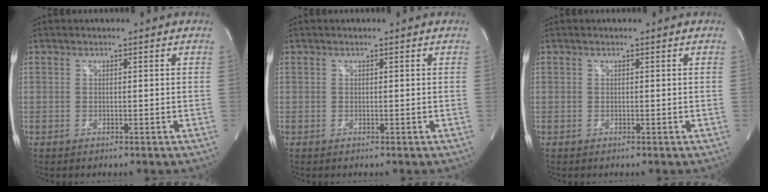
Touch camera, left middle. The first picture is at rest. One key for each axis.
{"total": 0.0}
{"total": 0.0}